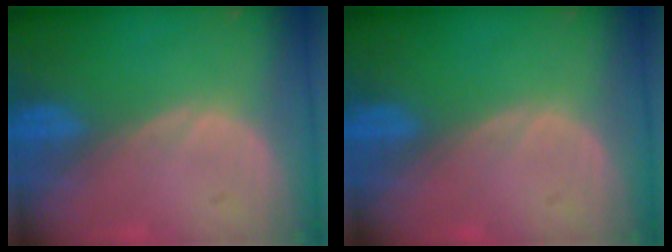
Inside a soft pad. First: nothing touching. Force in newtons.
{"total": 0.0}